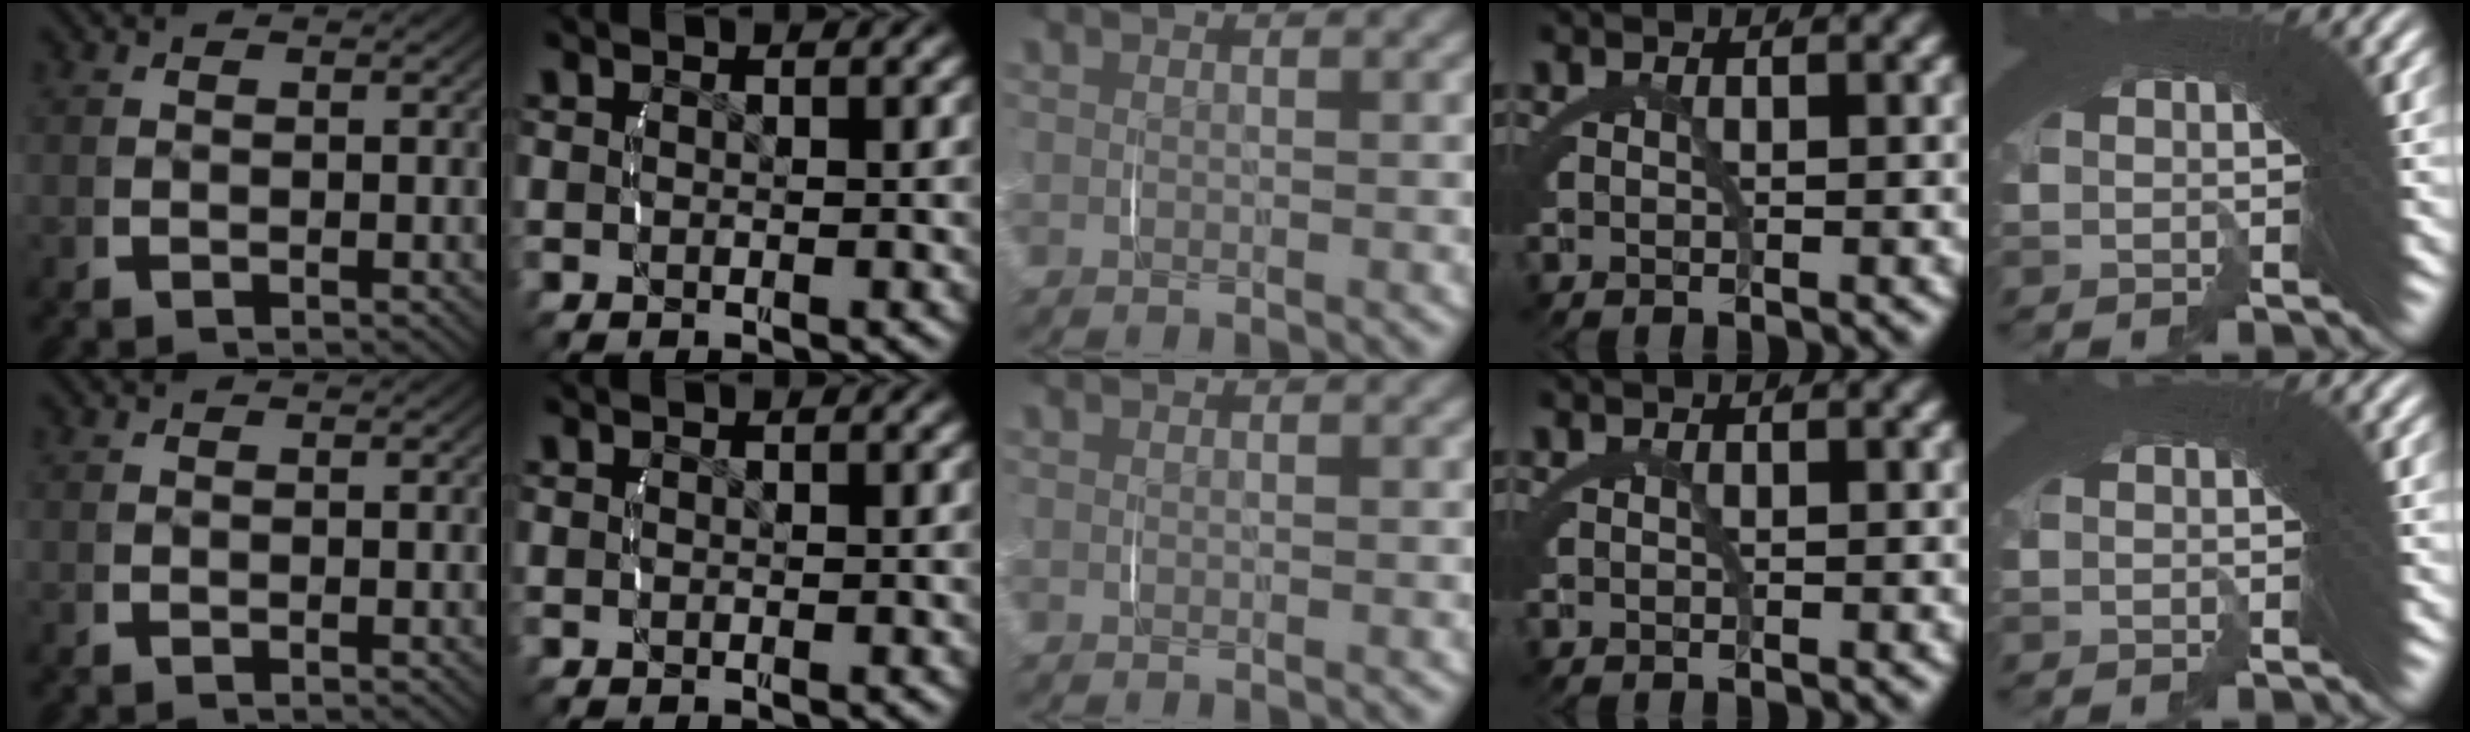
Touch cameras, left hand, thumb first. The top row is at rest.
{}